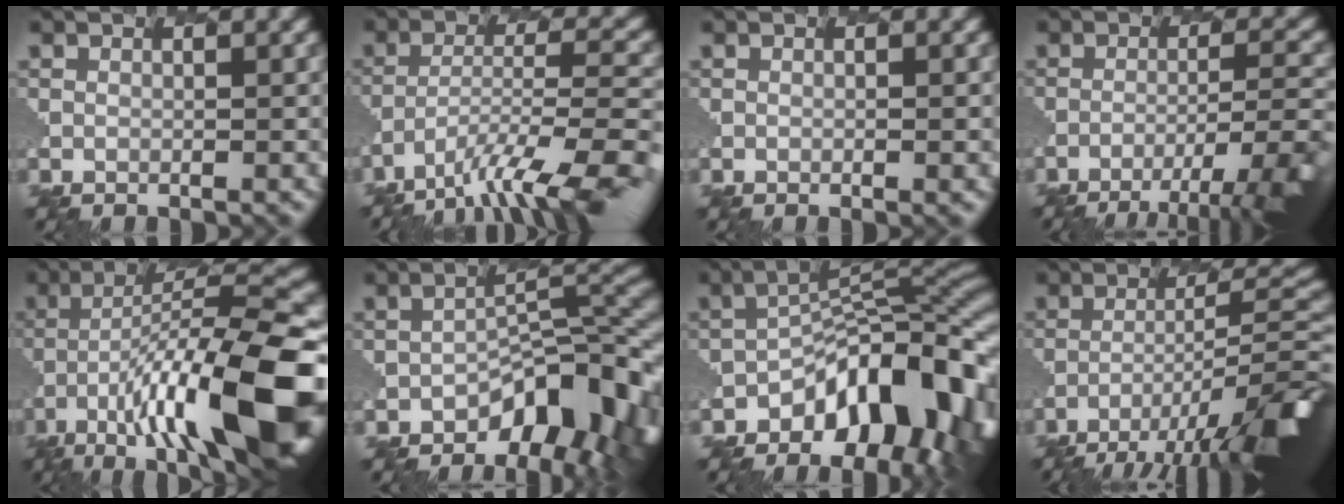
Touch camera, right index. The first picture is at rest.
{"total": 8.0, "force": [-5.4, 1.8, 5.7], "torque": [-0.111, -0.006, -0.098]}
{"total": 0.9, "force": [0.2, 0.2, 0.9], "torque": [-0.008, 0.004, -0.002]}
{"total": 9.8, "force": [-6.4, 2.6, 7.0], "torque": [-0.107, -0.012, -0.068]}
{"total": 14.5, "force": [-5.8, 3.5, 12.8], "torque": [-0.237, 0.002, -0.099]}
{"total": 8.9, "force": [-4.7, 3.8, 6.6], "torque": [-0.088, -0.004, -0.079]}
{"total": 11.7, "force": [-5.1, 5.6, 9.0], "torque": [-0.115, -0.004, -0.090]}
{"total": 12.4, "force": [-7.6, 2.6, 9.5], "torque": [-0.184, -0.010, -0.118]}